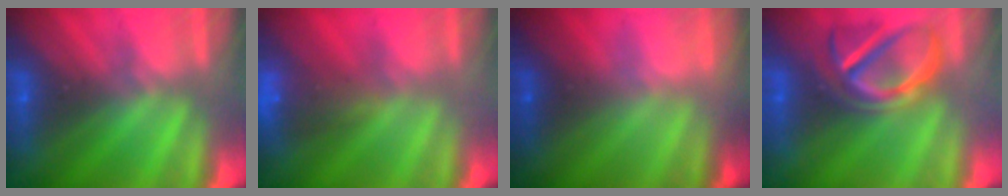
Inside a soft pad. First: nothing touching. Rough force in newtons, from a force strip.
{"total": 8.4}
{"total": 2.4}
{"total": 3.9}